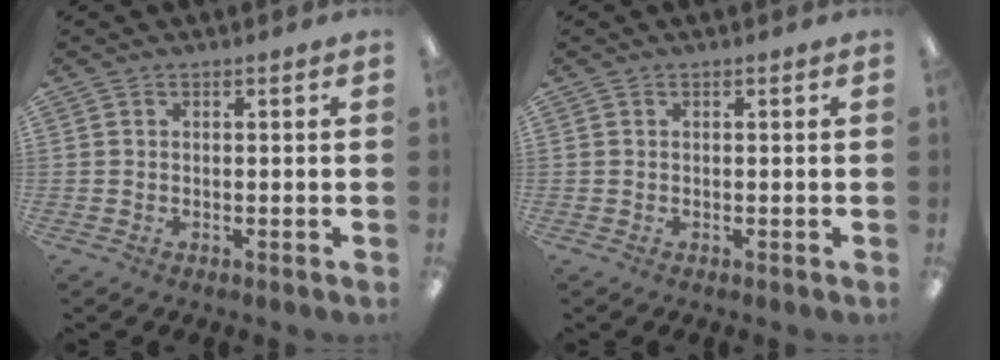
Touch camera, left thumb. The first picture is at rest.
{"total": 0.0}